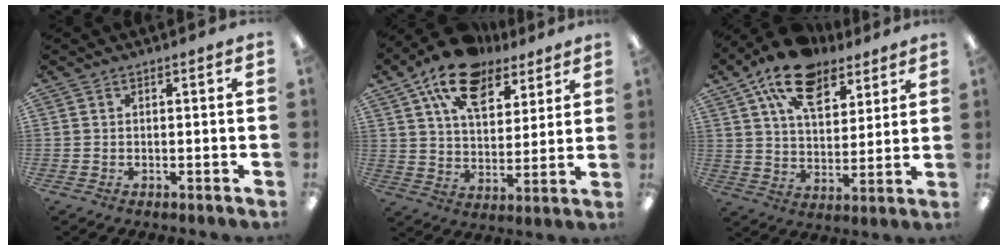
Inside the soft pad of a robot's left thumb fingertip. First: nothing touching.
{"total": 17.1, "force": [11.5, 8.9, 9.0], "torque": [-0.153, -0.054, 0.206]}
{"total": 16.6, "force": [11.0, 8.8, 8.7], "torque": [-0.153, -0.046, 0.199]}